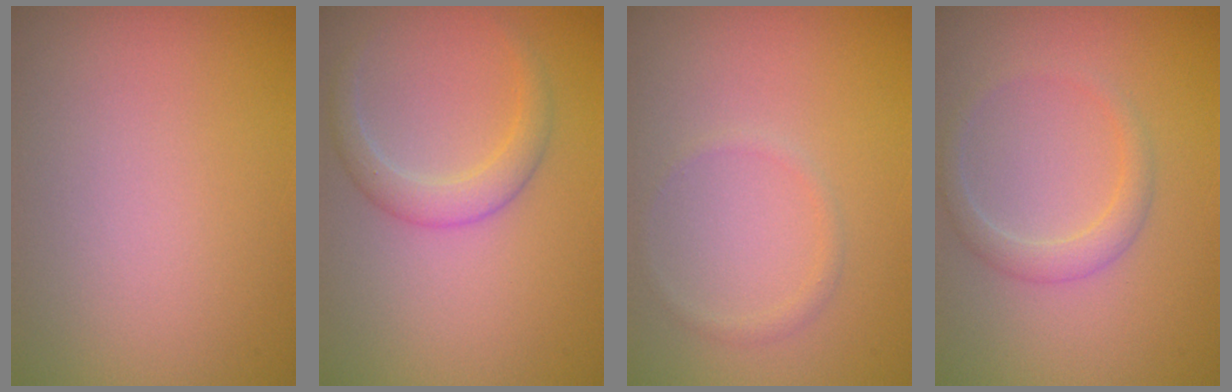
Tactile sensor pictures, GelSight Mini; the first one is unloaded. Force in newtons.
{"total": 2.5, "press": 2.5, "slide": 0.2}
{"total": 0.9, "press": 0.9, "slide": 0.1}
{"total": 1.9, "press": 1.9, "slide": 0.1}